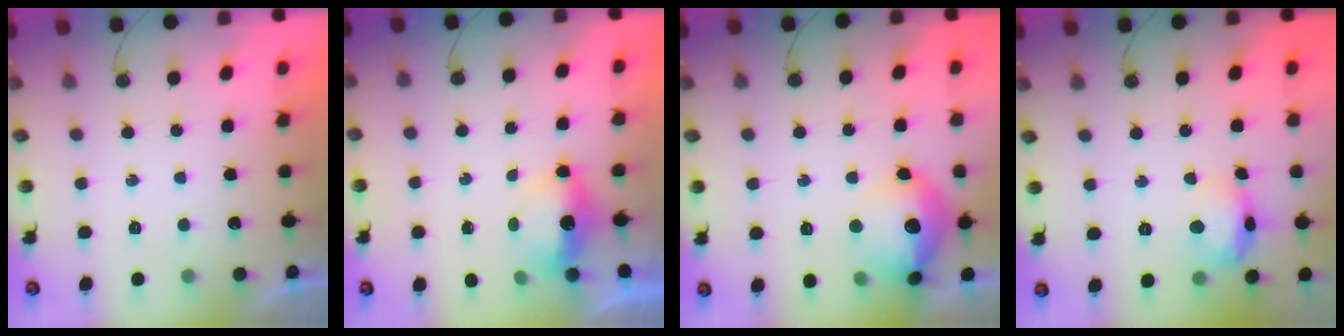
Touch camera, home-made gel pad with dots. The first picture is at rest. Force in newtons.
{"total": 5.1, "press": 5.0, "slide": 0.4}
{"total": 17.0, "press": 17.0, "slide": 1.3}
{"total": 16.5, "press": 11.0, "slide": 12.2}